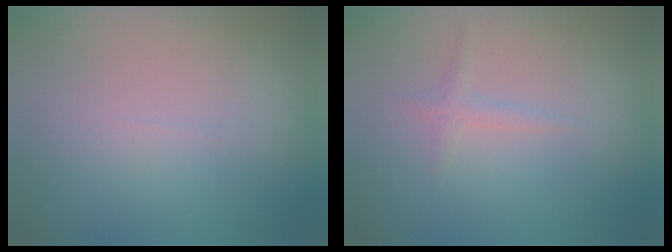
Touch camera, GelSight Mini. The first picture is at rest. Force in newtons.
{"total": 1.0, "press": 1.0, "slide": 0.1}